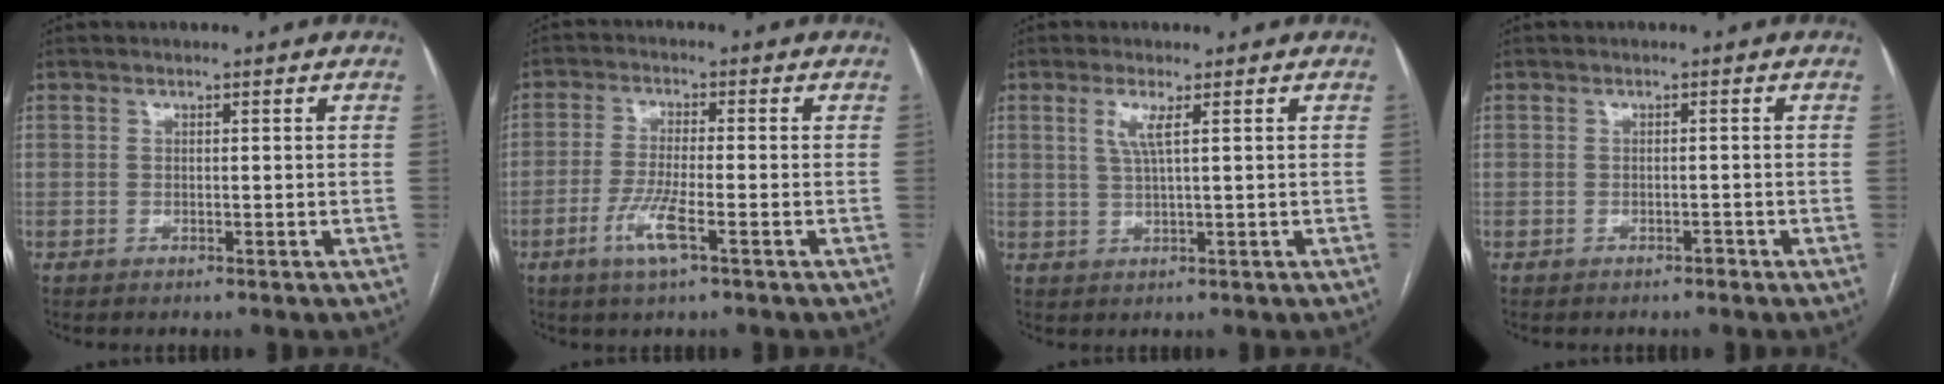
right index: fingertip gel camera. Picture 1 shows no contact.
{"total": 5.8, "force": [-2.8, 0.4, 5.1], "torque": [-0.107, -0.009, -0.053]}
{"total": 2.9, "force": [1.1, -0.1, 2.7], "torque": [-0.062, 0.000, 0.023]}
{"total": 0.7, "force": [-0.6, 0.3, 0.2], "torque": [-0.006, 0.000, -0.008]}